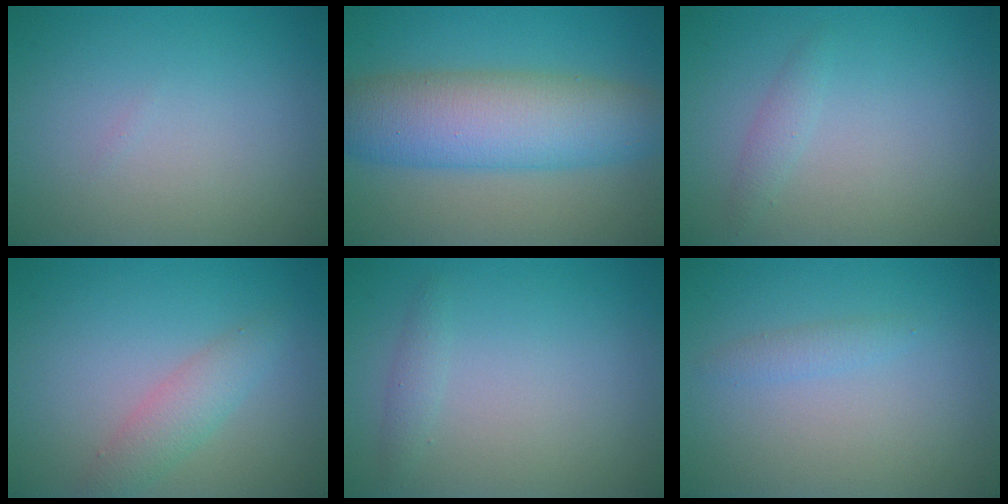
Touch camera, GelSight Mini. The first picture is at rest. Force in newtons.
{"total": 8.6, "press": 8.6, "slide": 0.1}
{"total": 1.1, "press": 1.1, "slide": 0.0}
{"total": 2.5, "press": 2.5, "slide": 0.1}
{"total": 1.0, "press": 1.0, "slide": 0.0}
{"total": 1.0, "press": 1.0, "slide": 0.0}